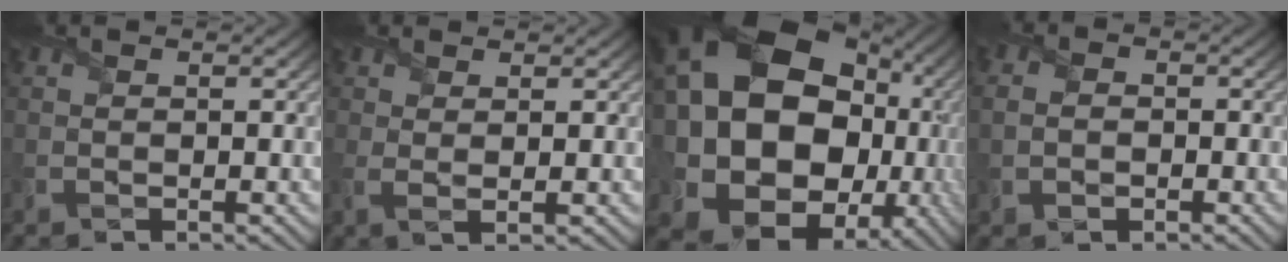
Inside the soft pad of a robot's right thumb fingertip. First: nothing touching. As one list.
[{"total": 1.9, "force": [0.9, 0.4, 1.7], "torque": [-0.041, -0.003, 0.016]}, {"total": 22.4, "force": [2.3, 18.3, 12.7], "torque": [-0.289, -0.063, 0.073]}, {"total": 2.6, "force": [-0.5, 2.3, 1.2], "torque": [-0.023, 0.003, -0.026]}]